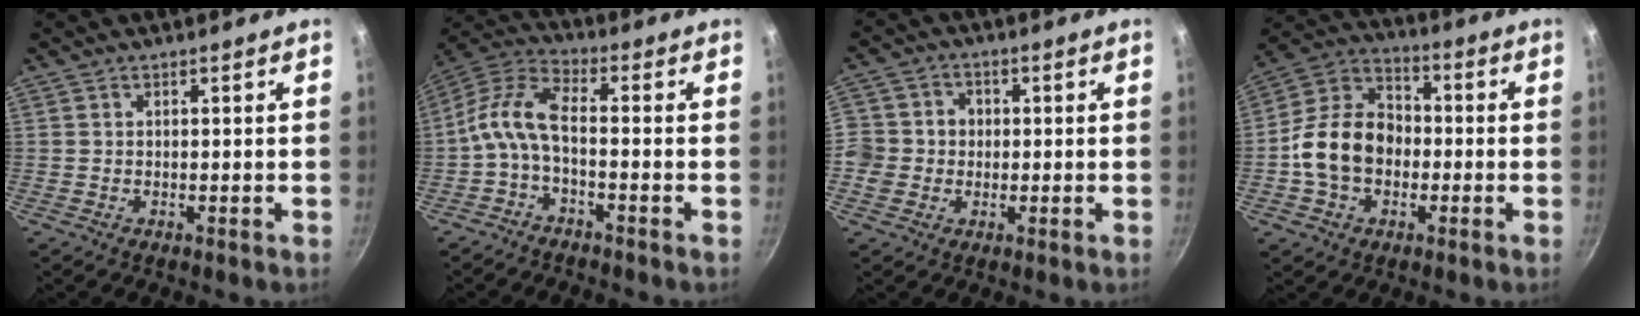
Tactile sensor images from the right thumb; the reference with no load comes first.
{"total": 8.7, "force": [-2.1, 3.7, 7.6], "torque": [-0.166, 0.045, -0.055]}
{"total": 7.8, "force": [-0.4, 7.5, 2.3], "torque": [-0.020, 0.020, -0.007]}
{"total": 14.5, "force": [-2.1, 11.0, 9.2], "torque": [-0.148, 0.039, -0.046]}